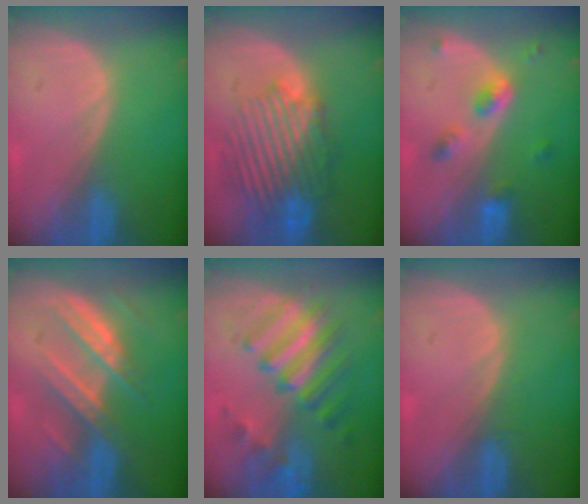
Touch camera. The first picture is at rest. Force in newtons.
{"total": 10.2, "press": 9.7, "slide": 3.0}
{"total": 4.8, "press": 4.4, "slide": 1.8}
{"total": 7.2, "press": 7.2, "slide": 0.6}
{"total": 9.4, "press": 8.5, "slide": 4.1}
{"total": 0.6, "press": 0.6, "slide": 0.2}